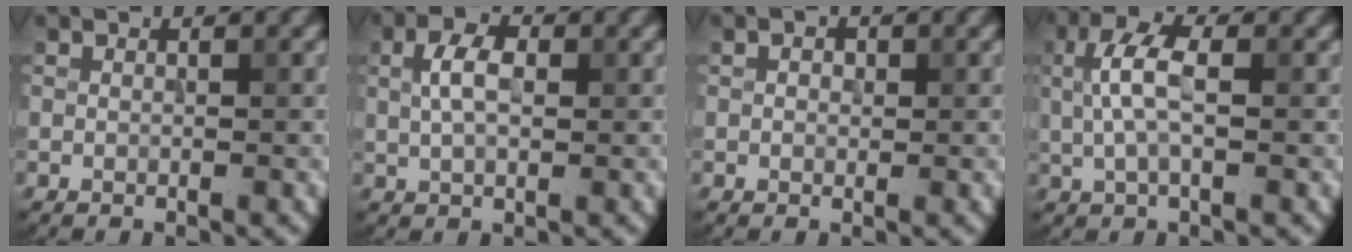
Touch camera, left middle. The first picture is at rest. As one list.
[{"total": 3.5, "force": [0.7, 2.0, 2.8], "torque": [-0.059, 0.005, 0.012]}, {"total": 0.8, "force": [0.2, 0.7, 0.5], "torque": [-0.010, 0.000, -0.001]}, {"total": 4.4, "force": [0.6, 2.0, 3.9], "torque": [-0.086, 0.008, 0.009]}]